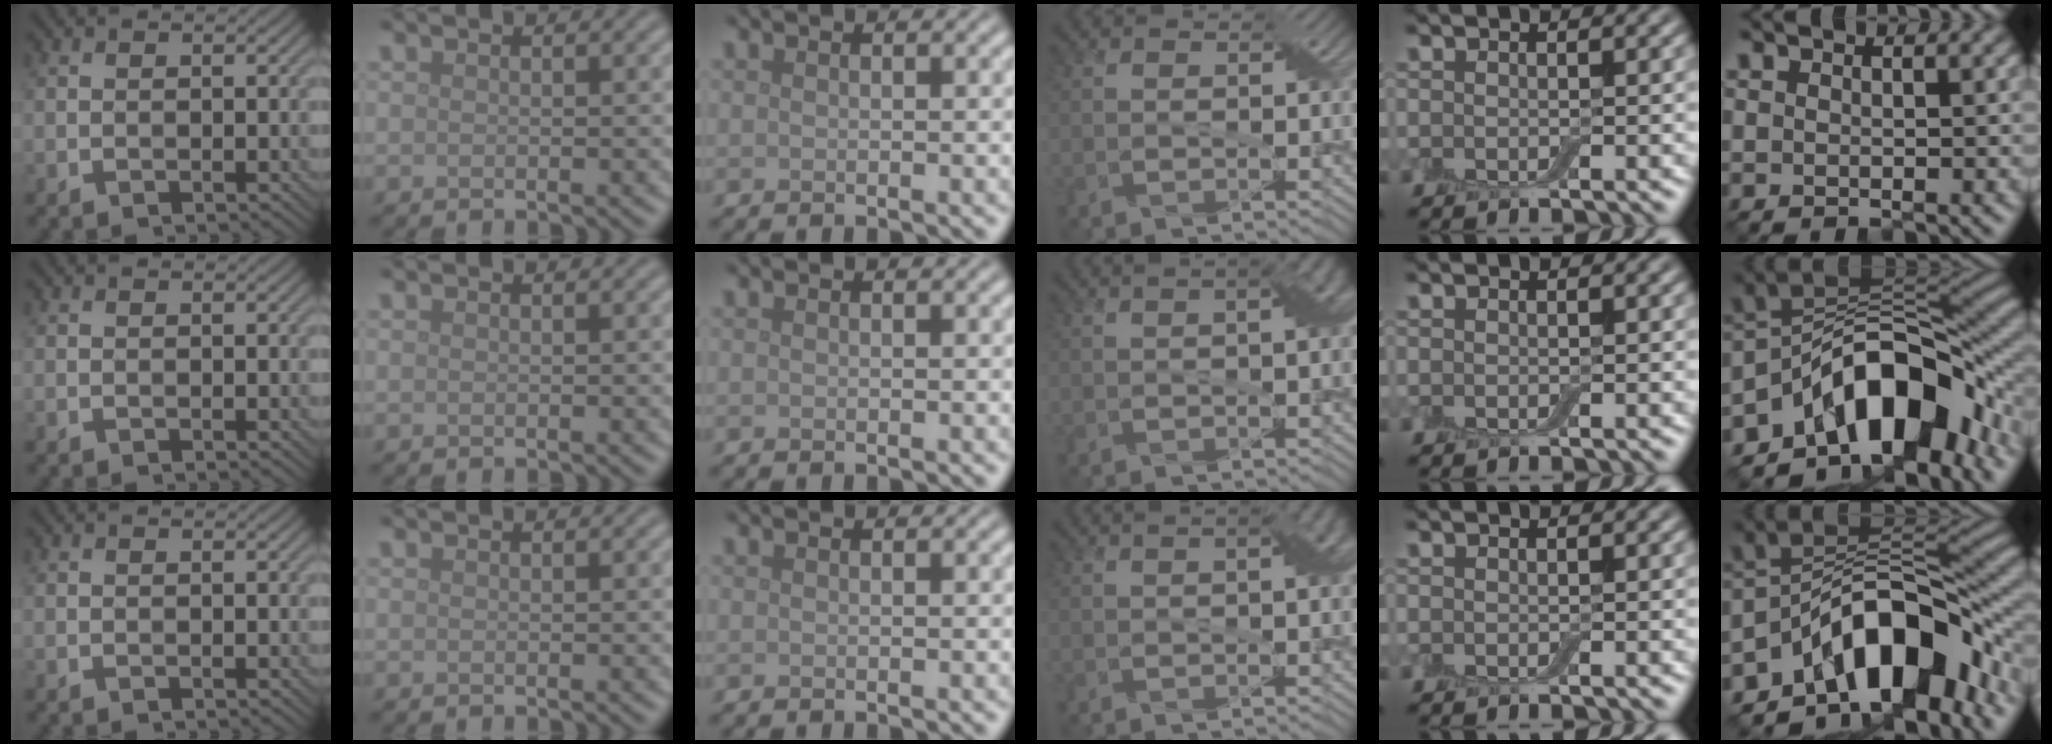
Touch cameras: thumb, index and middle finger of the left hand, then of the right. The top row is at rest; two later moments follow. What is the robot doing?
{"motion": "pour", "object": "bottle"}